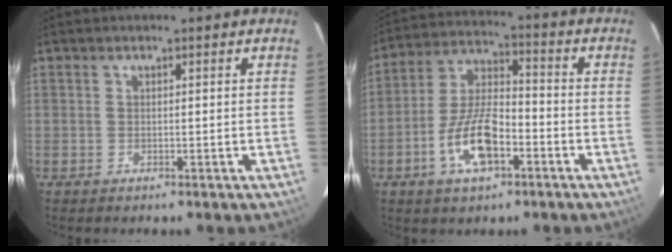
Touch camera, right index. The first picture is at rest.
{"total": 11.8, "force": [-5.2, 4.9, 9.4], "torque": [-0.194, 0.006, -0.094]}